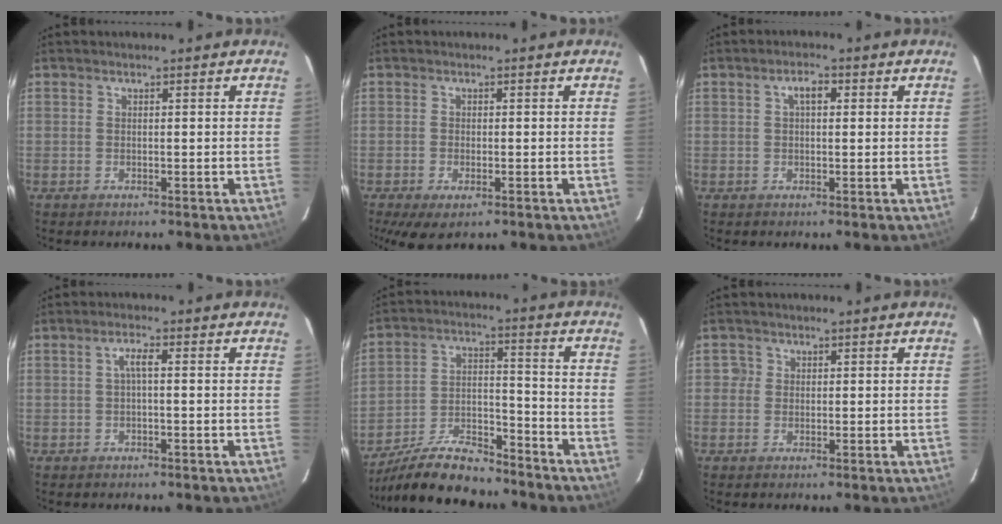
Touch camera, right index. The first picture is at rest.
{"total": 4.8, "force": [-2.6, 2.2, 3.4], "torque": [-0.073, -0.019, -0.043]}
{"total": 2.6, "force": [0.6, 1.3, 2.1], "torque": [-0.038, 0.011, 0.010]}
{"total": 2.0, "force": [-0.1, 0.3, 2.0], "torque": [-0.039, 0.007, -0.003]}
{"total": 15.6, "force": [-13.3, 4.6, 6.6], "torque": [-0.144, 0.005, -0.226]}
{"total": 1.6, "force": [-0.1, 1.6, 0.1], "torque": [0.005, 0.008, -0.004]}